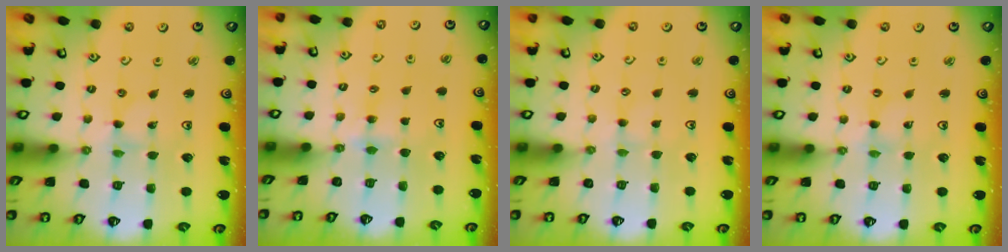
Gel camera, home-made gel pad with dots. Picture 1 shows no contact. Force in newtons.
{"total": 3.2, "press": 3.2, "slide": 0.4}
{"total": 1.8, "press": 1.7, "slide": 0.4}
{"total": 0.0}